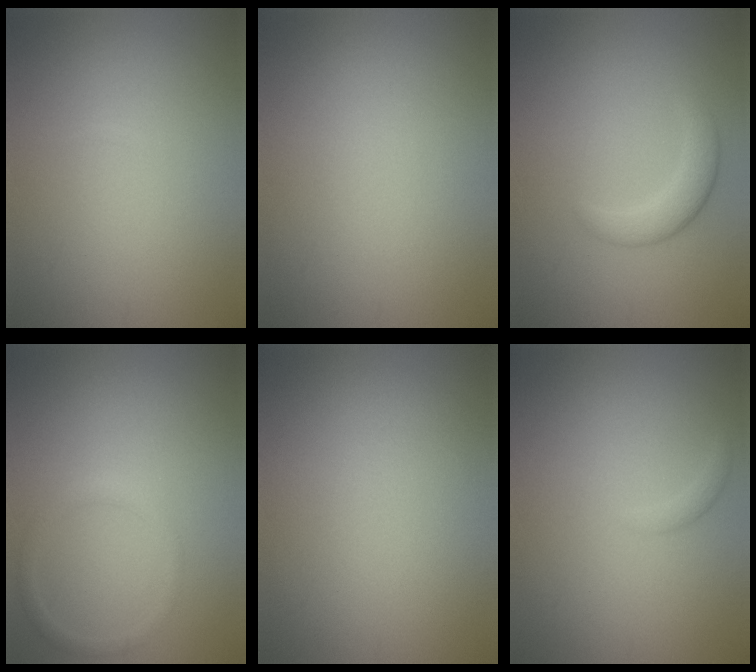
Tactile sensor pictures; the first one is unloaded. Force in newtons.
{"total": 0.0}
{"total": 2.5, "press": 2.5, "slide": 0.2}
{"total": 1.3, "press": 1.3, "slide": 0.1}
{"total": 0.0}
{"total": 0.7, "press": 0.7, "slide": 0.1}